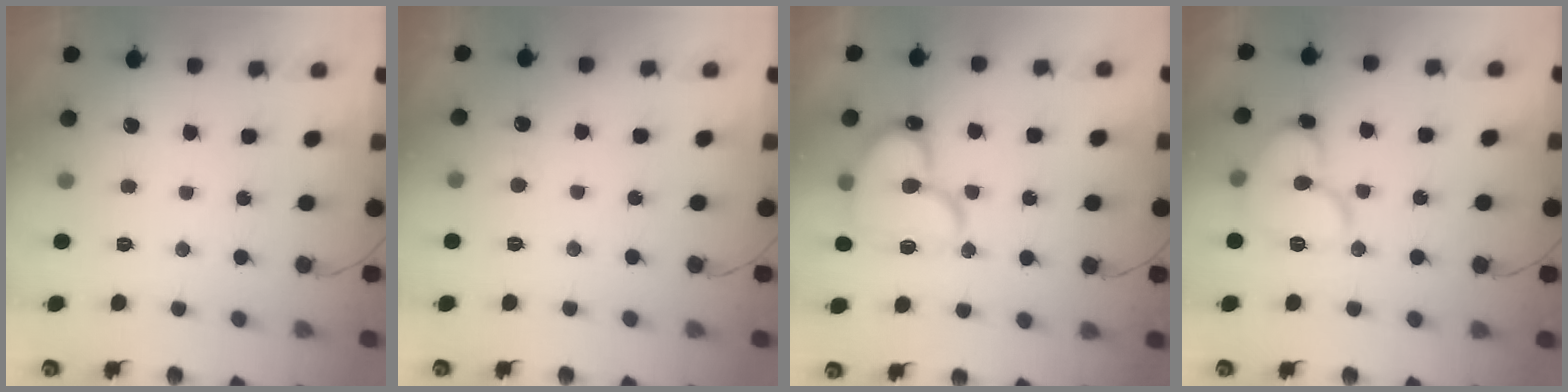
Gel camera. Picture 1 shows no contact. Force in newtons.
{"total": 3.9, "press": 3.9, "slide": 0.5}
{"total": 17.9, "press": 17.7, "slide": 2.4}
{"total": 12.3, "press": 12.1, "slide": 1.9}